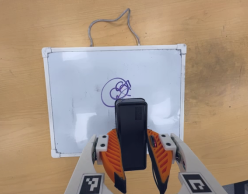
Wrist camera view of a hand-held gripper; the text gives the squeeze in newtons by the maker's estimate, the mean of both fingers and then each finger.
{"total": 7.0, "left": 6.1, "right": 7.9}